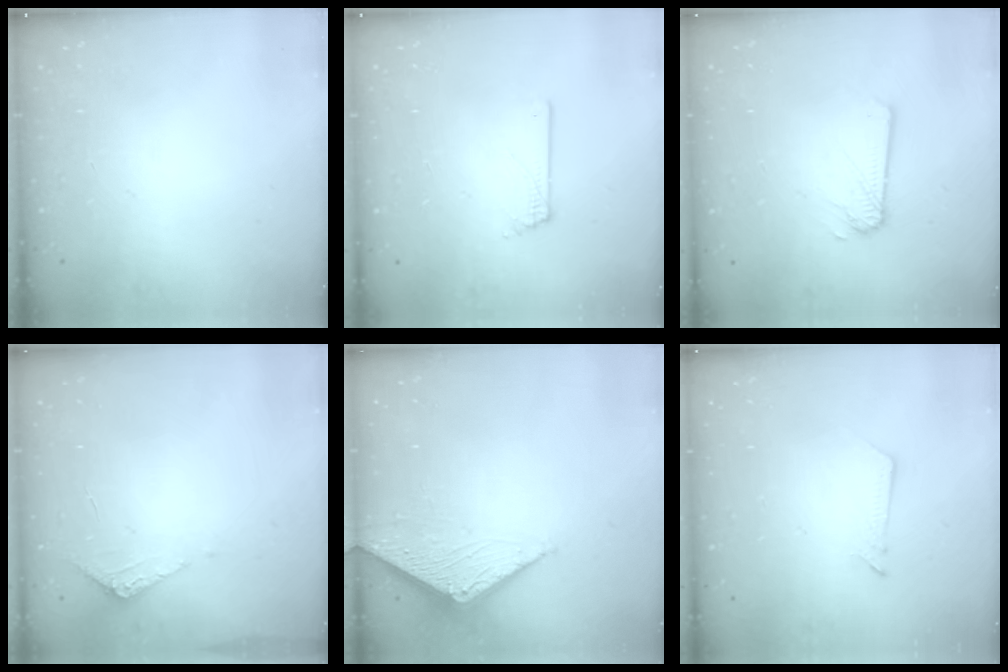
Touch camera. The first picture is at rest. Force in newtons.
{"total": 0.6, "press": 0.6, "slide": 0.1}
{"total": 1.9, "press": 1.9, "slide": 0.3}
{"total": 5.0, "press": 5.0, "slide": 0.5}
{"total": 2.8, "press": 2.8, "slide": 0.3}
{"total": 2.6, "press": 2.6, "slide": 0.3}